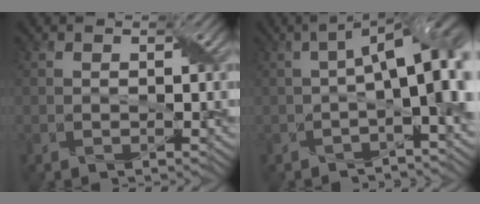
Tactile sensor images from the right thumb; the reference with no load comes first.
{"total": 11.5, "force": [-0.7, 4.5, 10.6], "torque": [-0.147, -0.004, -0.006]}